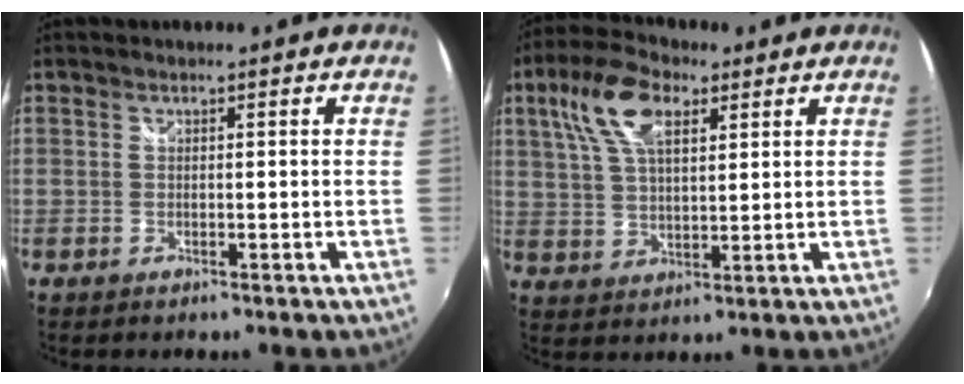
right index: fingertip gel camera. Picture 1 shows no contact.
{"total": 11.2, "force": [5.1, 5.3, 8.4], "torque": [-0.168, 0.026, 0.095]}